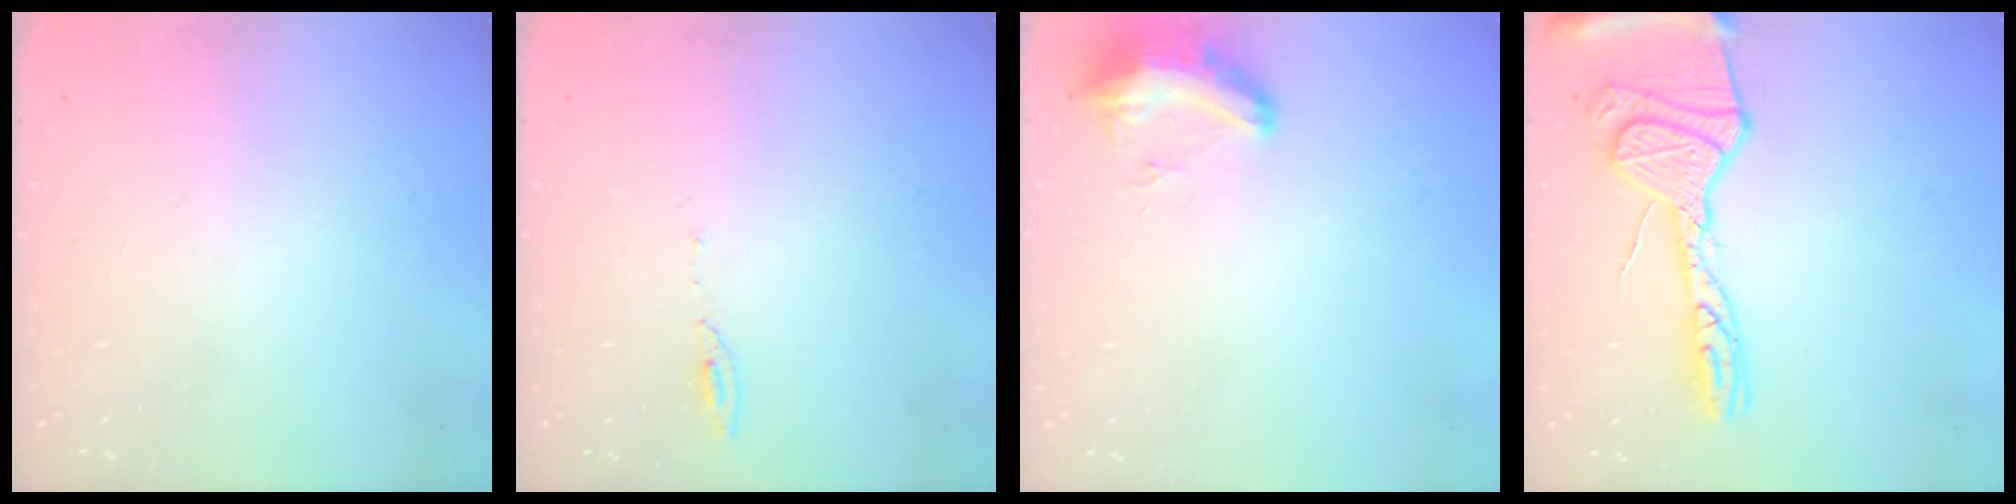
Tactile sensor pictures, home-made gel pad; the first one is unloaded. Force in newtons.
{"total": 4.1, "press": 4.0, "slide": 0.7}
{"total": 10.2, "press": 9.3, "slide": 4.2}
{"total": 19.1, "press": 19.0, "slide": 1.7}